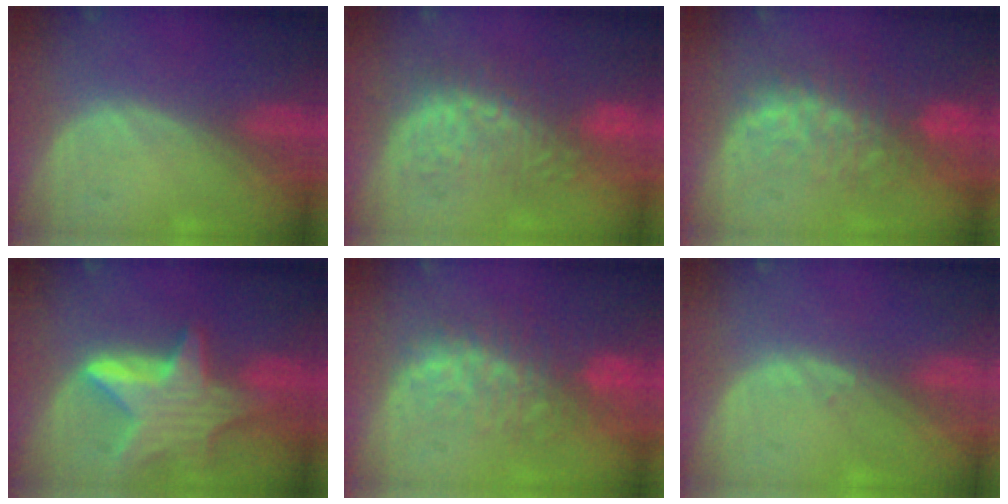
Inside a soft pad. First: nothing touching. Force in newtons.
{"total": 8.7, "press": 8.6, "slide": 1.6}
{"total": 9.9, "press": 8.4, "slide": 5.2}
{"total": 9.5, "press": 9.5, "slide": 0.6}
{"total": 9.9, "press": 8.4, "slide": 5.2}
{"total": 0.6, "press": 0.5, "slide": 0.4}